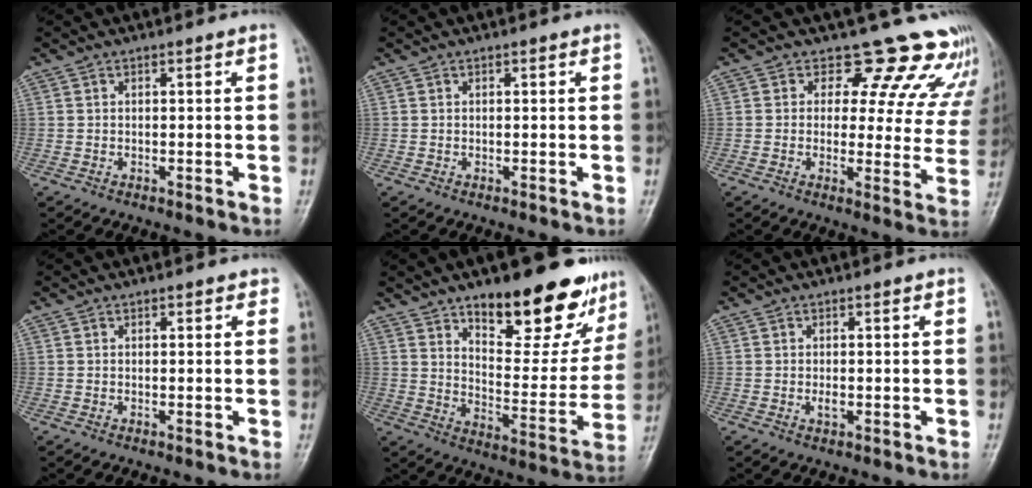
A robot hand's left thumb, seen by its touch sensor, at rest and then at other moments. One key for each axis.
{"total": 0.0}
{"total": 15.0, "fx": 13.5, "fy": 5.9, "fz": 3.0, "tx": 0.022, "ty": -0.098, "tz": 0.127}
{"total": 0.9, "fx": 0.6, "fy": 0.6, "fz": 0.4, "tx": 0.004, "ty": -0.002, "tz": 0.003}
{"total": 21.1, "fx": 14.1, "fy": 8.2, "fz": 13.3, "tx": -0.127, "ty": -0.082, "tz": 0.206}
{"total": 1.3, "fx": 0.1, "fy": 0.7, "fz": 1.1, "tx": -0.018, "ty": -0.003, "tz": 0.002}